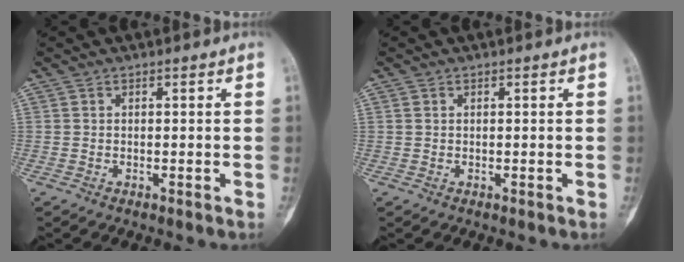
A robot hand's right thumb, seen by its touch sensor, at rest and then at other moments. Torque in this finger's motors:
{"motor_torque": [-0.38, 0.10, -0.10, -0.01, 0.04]}